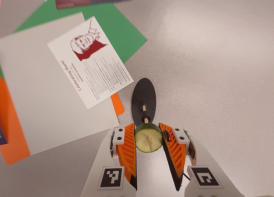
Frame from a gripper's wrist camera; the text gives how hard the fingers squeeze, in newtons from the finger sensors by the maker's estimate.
{"total": 11.3, "left": 10.9, "right": 11.7}